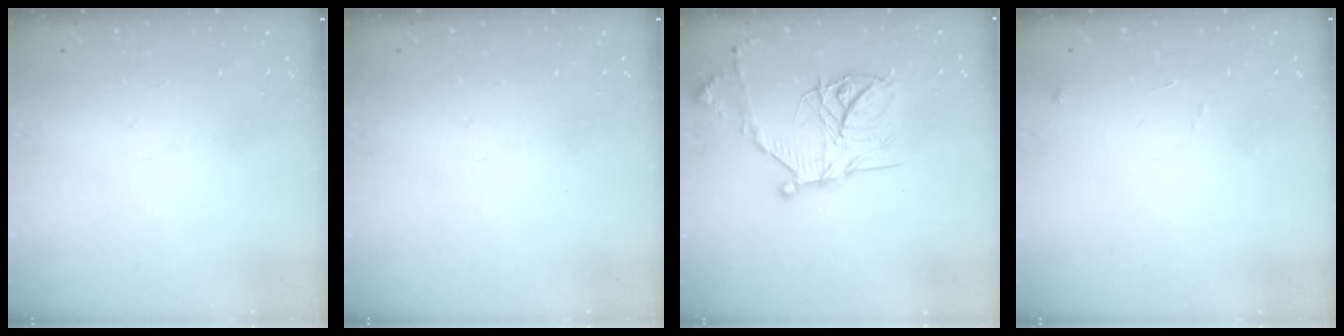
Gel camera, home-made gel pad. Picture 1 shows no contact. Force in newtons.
{"total": 0.0}
{"total": 19.9, "press": 19.8, "slide": 1.5}
{"total": 6.2, "press": 6.2, "slide": 0.8}